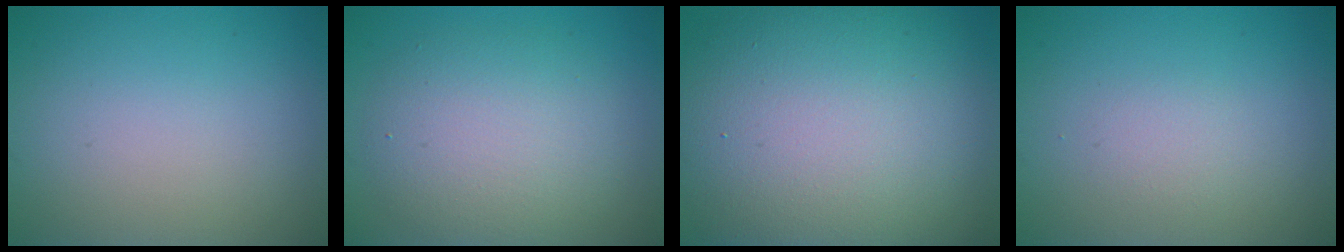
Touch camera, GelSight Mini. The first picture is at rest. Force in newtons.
{"total": 5.6, "press": 5.6, "slide": 0.6}
{"total": 15.8, "press": 15.8, "slide": 1.1}
{"total": 1.1, "press": 1.1, "slide": 0.0}